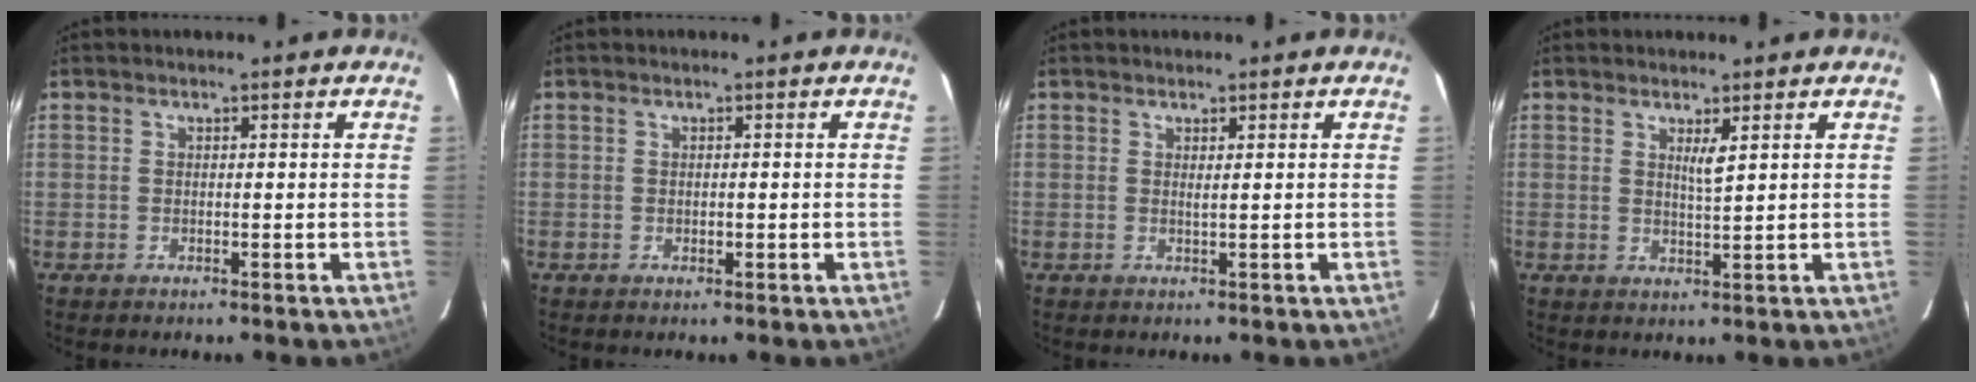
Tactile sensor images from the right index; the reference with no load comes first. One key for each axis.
{"total": 0.8, "fx": -0.2, "fy": 0.4, "fz": 0.6, "tx": -0.010, "ty": 0.000, "tz": -0.001}
{"total": 0.5, "fx": 0.3, "fy": -0.1, "fz": 0.5, "tx": -0.011, "ty": -0.002, "tz": 0.005}
{"total": 2.0, "fx": 1.0, "fy": -0.1, "fz": 1.7, "tx": -0.034, "ty": -0.007, "tz": 0.019}